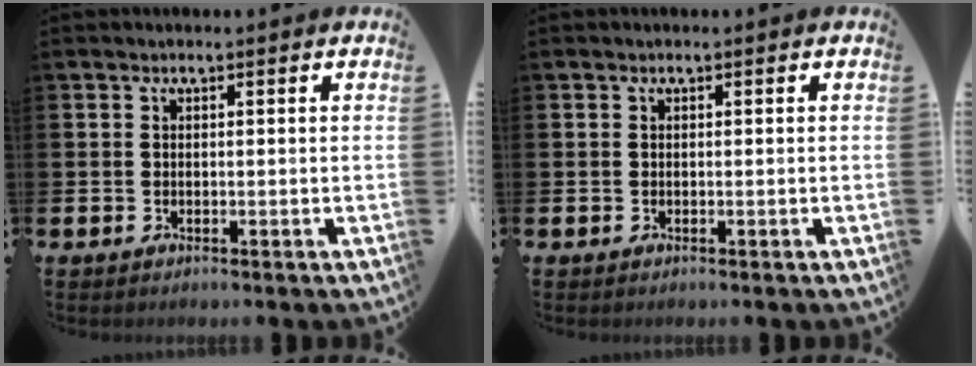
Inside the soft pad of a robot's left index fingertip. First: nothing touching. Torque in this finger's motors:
{"motor_torque": [0.00, 0.00, 0.00, 0.00]}